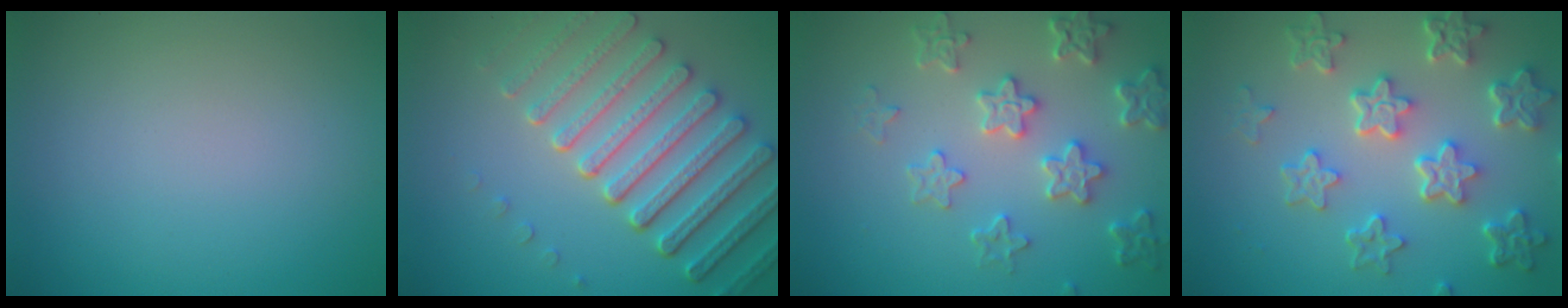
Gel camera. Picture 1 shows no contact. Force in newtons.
{"total": 7.2, "press": 5.5, "slide": 4.6}
{"total": 4.5, "press": 3.9, "slide": 2.2}
{"total": 6.6, "press": 5.0, "slide": 4.3}